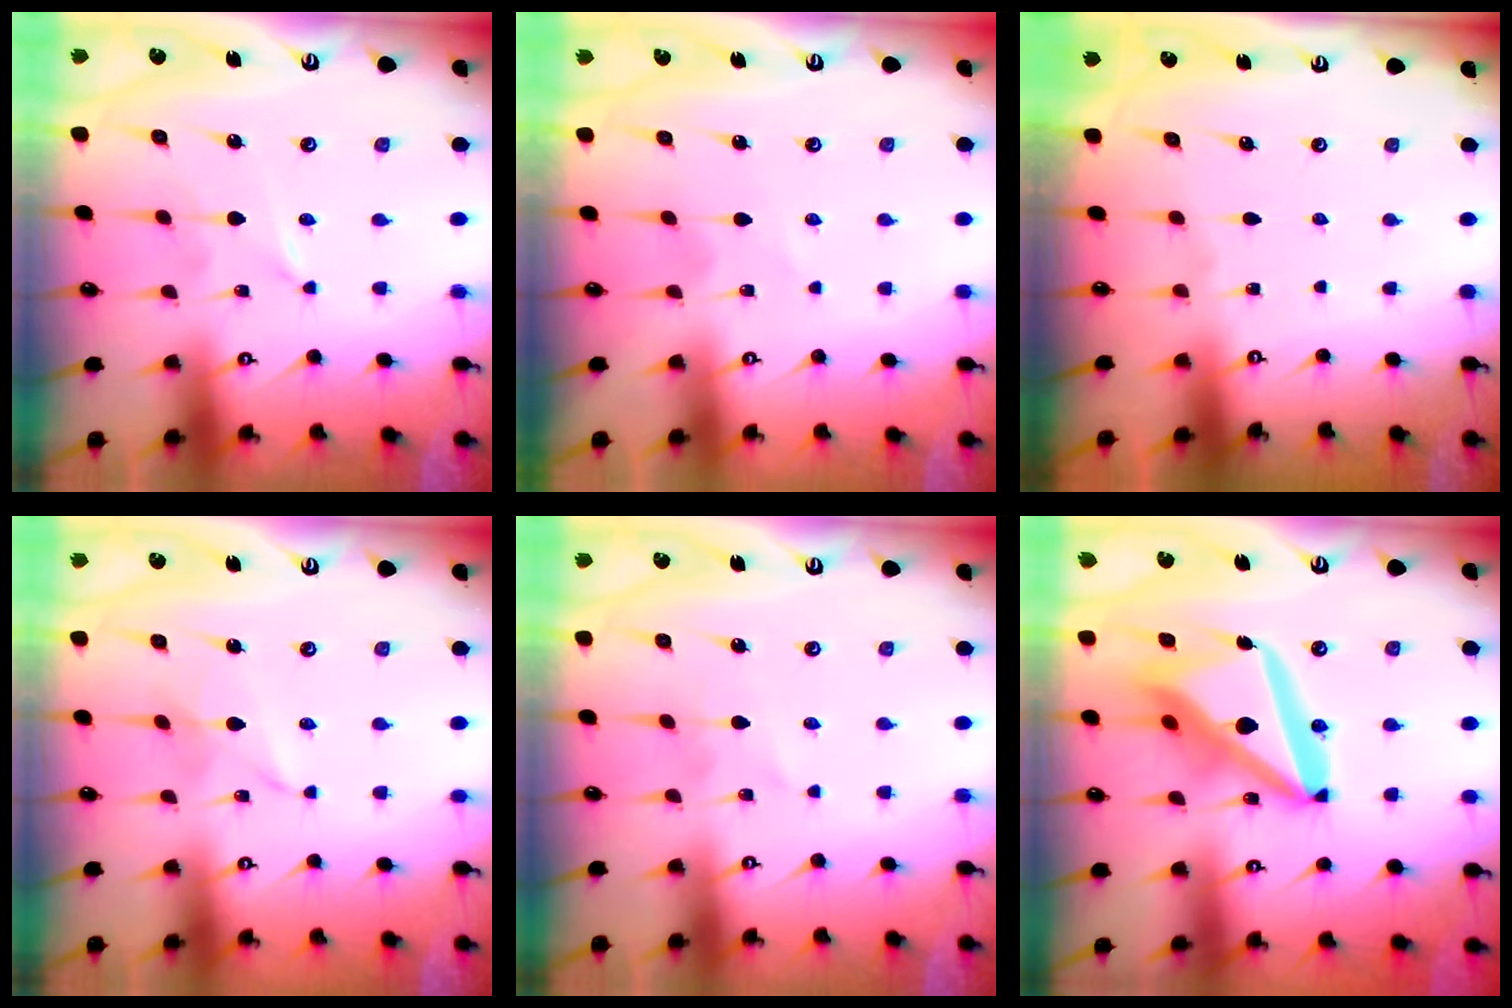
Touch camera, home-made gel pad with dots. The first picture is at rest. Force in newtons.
{"total": 1.8, "press": 1.7, "slide": 0.3}
{"total": 0.0}
{"total": 1.7, "press": 1.6, "slide": 0.2}
{"total": 2.2, "press": 2.2, "slide": 0.2}
{"total": 20.8, "press": 20.7, "slide": 2.4}